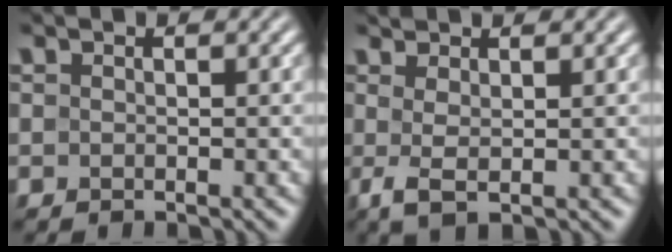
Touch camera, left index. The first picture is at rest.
{"total": 2.5, "force": [0.6, 0.7, 2.3], "torque": [-0.045, 0.002, 0.012]}